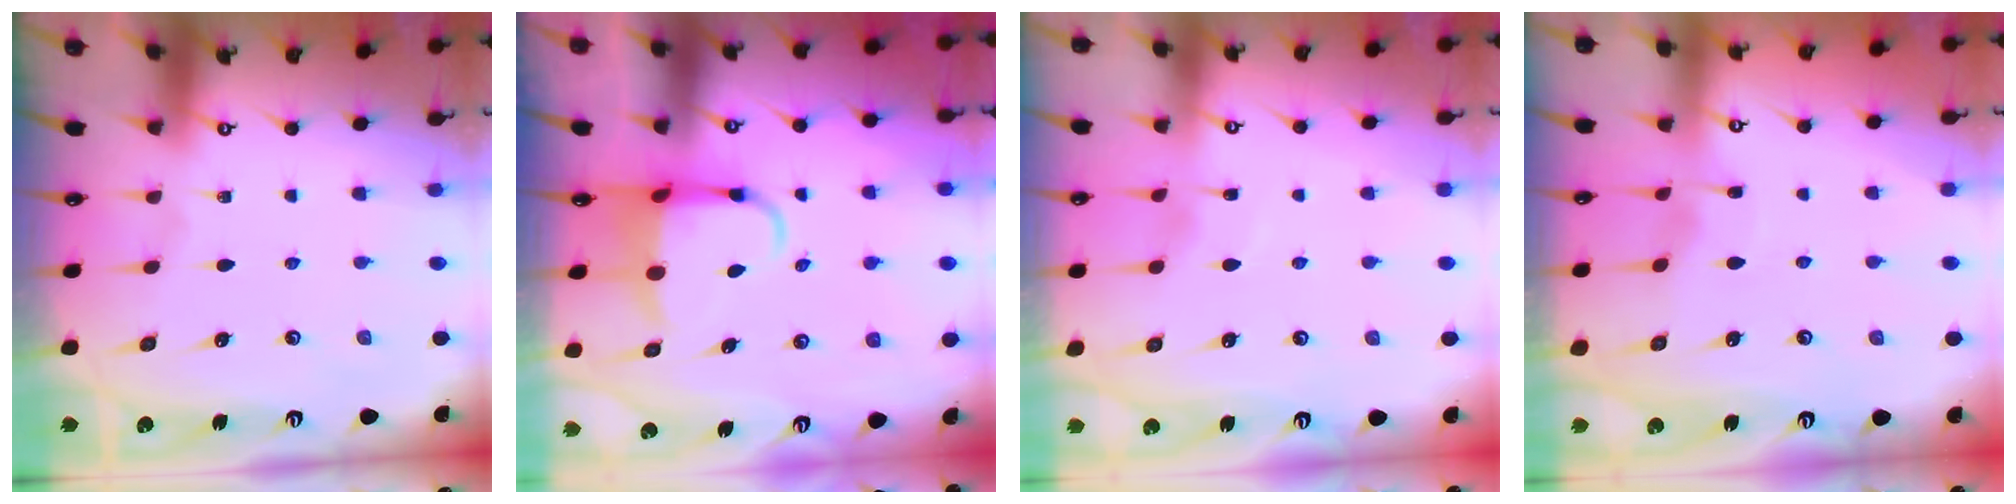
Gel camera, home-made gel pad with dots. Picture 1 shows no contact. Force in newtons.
{"total": 5.9, "press": 5.7, "slide": 1.4}
{"total": 3.3, "press": 3.3, "slide": 0.4}
{"total": 2.9, "press": 2.8, "slide": 0.4}